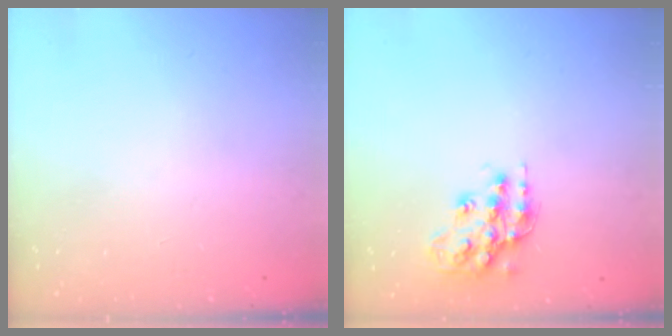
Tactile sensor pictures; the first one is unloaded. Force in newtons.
{"total": 15.0, "press": 15.0, "slide": 1.2}